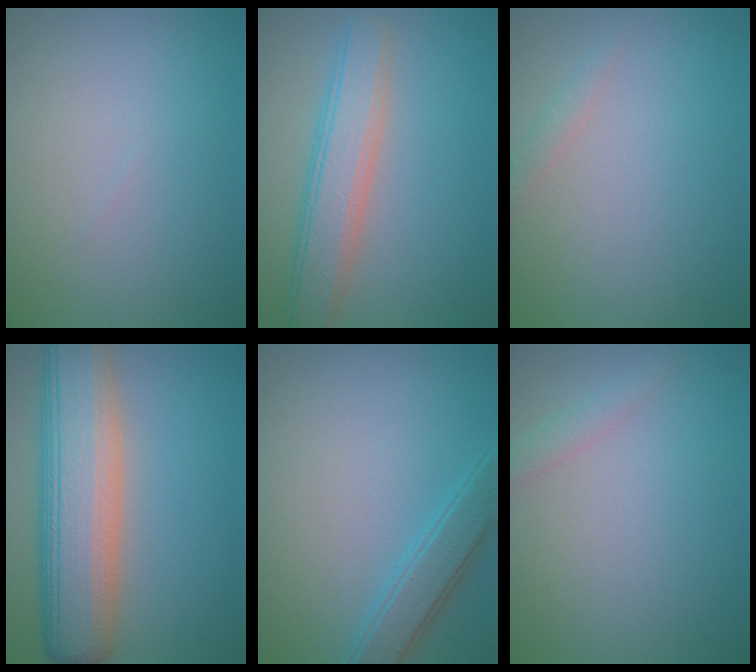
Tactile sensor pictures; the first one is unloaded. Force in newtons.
{"total": 5.1, "press": 5.1, "slide": 0.2}
{"total": 1.0, "press": 1.0, "slide": 0.1}
{"total": 10.6, "press": 10.5, "slide": 0.8}
{"total": 3.1, "press": 3.1, "slide": 0.1}
{"total": 1.3, "press": 1.3, "slide": 0.0}